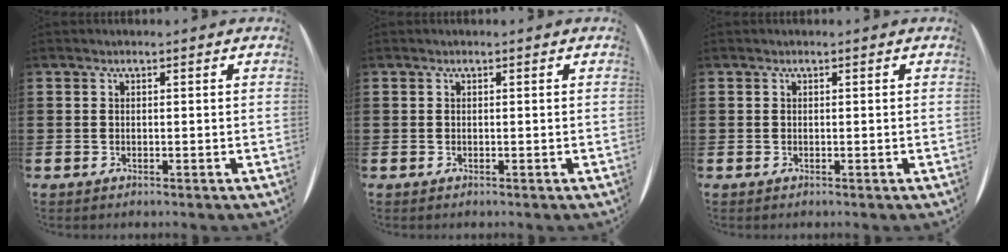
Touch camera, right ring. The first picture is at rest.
{"total": 0.0}
{"total": 0.0}